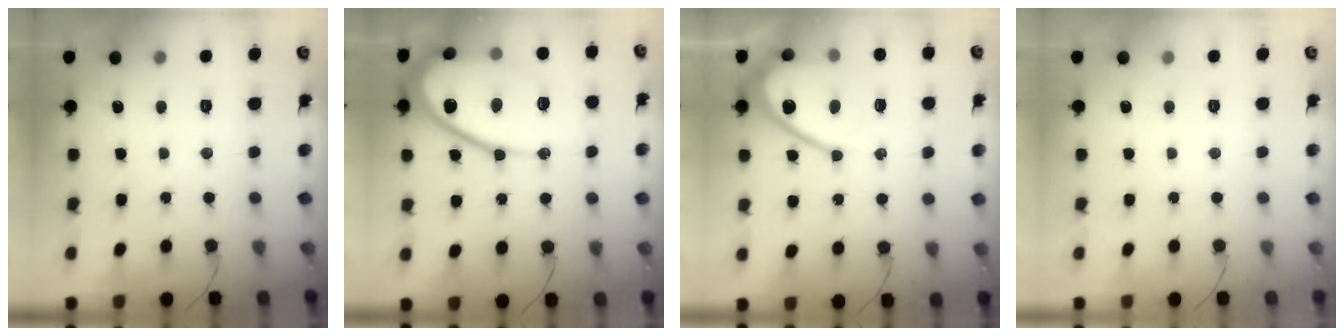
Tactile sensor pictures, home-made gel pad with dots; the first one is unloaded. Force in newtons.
{"total": 21.2, "press": 21.2, "slide": 1.8}
{"total": 11.9, "press": 11.9, "slide": 0.8}
{"total": 0.0}